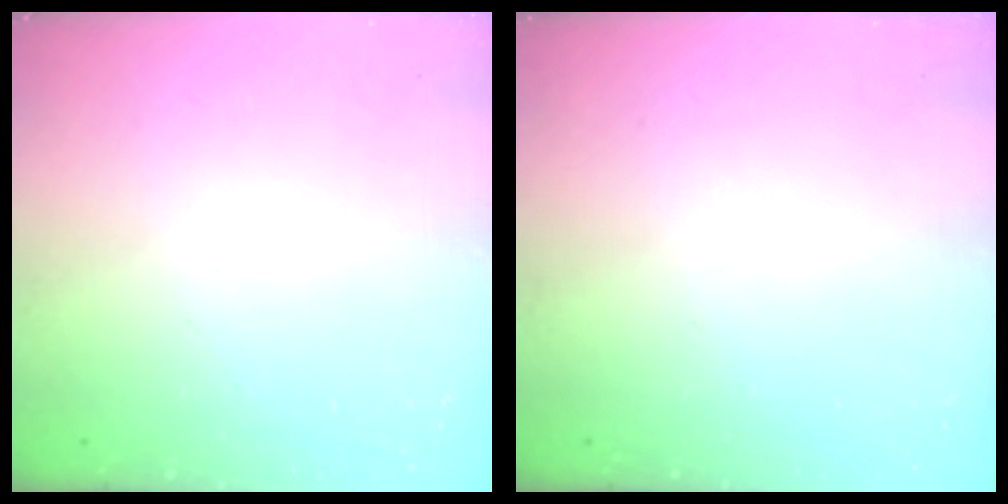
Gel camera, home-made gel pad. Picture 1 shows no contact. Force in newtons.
{"total": 0.0}